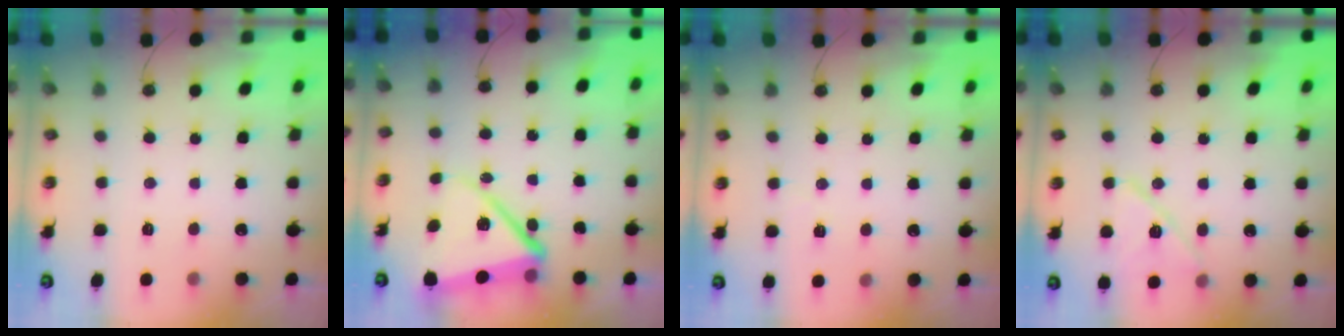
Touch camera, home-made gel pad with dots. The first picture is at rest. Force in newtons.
{"total": 12.8, "press": 12.8, "slide": 1.0}
{"total": 2.5, "press": 2.3, "slide": 0.9}
{"total": 11.6, "press": 11.6, "slide": 0.7}